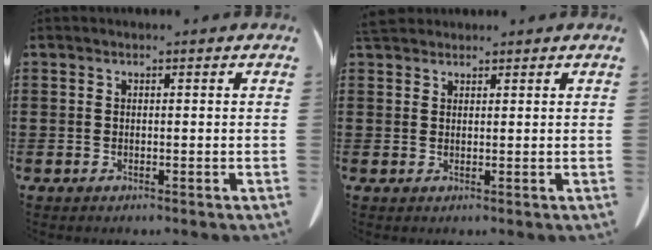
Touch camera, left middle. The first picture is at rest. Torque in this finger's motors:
{"motor_torque": [0.18, 0.05, 0.08, 0.05]}